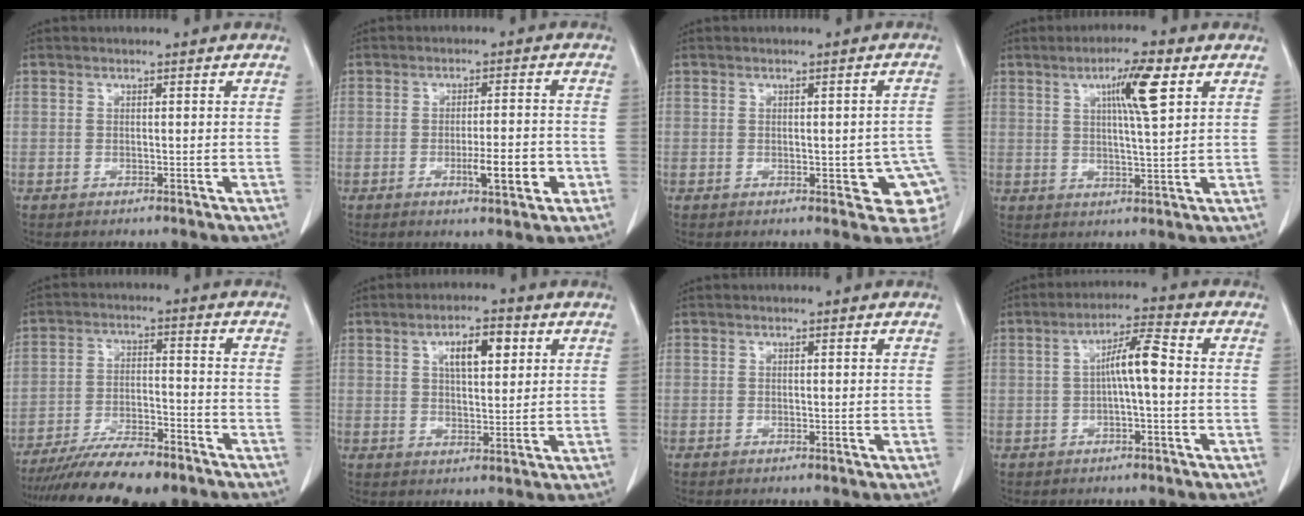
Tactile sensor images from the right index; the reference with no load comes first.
{"total": 6.3, "force": [-2.3, 0.9, 5.8], "torque": [-0.087, -0.003, -0.030]}
{"total": 7.7, "force": [-2.1, 2.8, 6.9], "torque": [-0.067, 0.006, -0.021]}
{"total": 7.5, "force": [3.1, 0.2, 6.8], "torque": [-0.116, 0.004, 0.052]}
{"total": 13.2, "force": [-10.9, 2.8, 6.9], "torque": [-0.113, -0.008, -0.177]}
{"total": 6.3, "force": [2.5, 2.3, 5.3], "torque": [-0.088, 0.008, 0.041]}
{"total": 0.0}
{"total": 5.7, "force": [-0.1, 0.6, 5.7], "torque": [-0.100, 0.017, -0.002]}